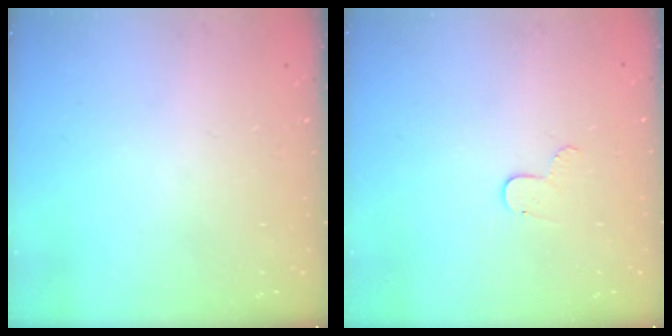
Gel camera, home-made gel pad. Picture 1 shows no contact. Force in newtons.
{"total": 4.9, "press": 4.9, "slide": 0.5}